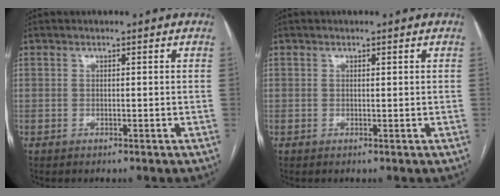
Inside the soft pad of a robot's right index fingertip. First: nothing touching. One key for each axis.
{"total": 0.0}